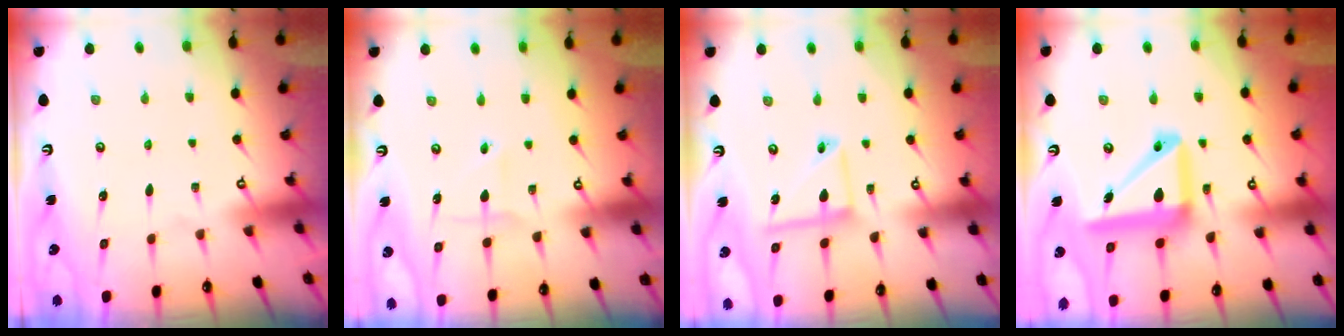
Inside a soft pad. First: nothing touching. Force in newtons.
{"total": 3.6, "press": 3.5, "slide": 1.1}
{"total": 9.1, "press": 9.1, "slide": 0.9}
{"total": 16.5, "press": 16.3, "slide": 2.7}